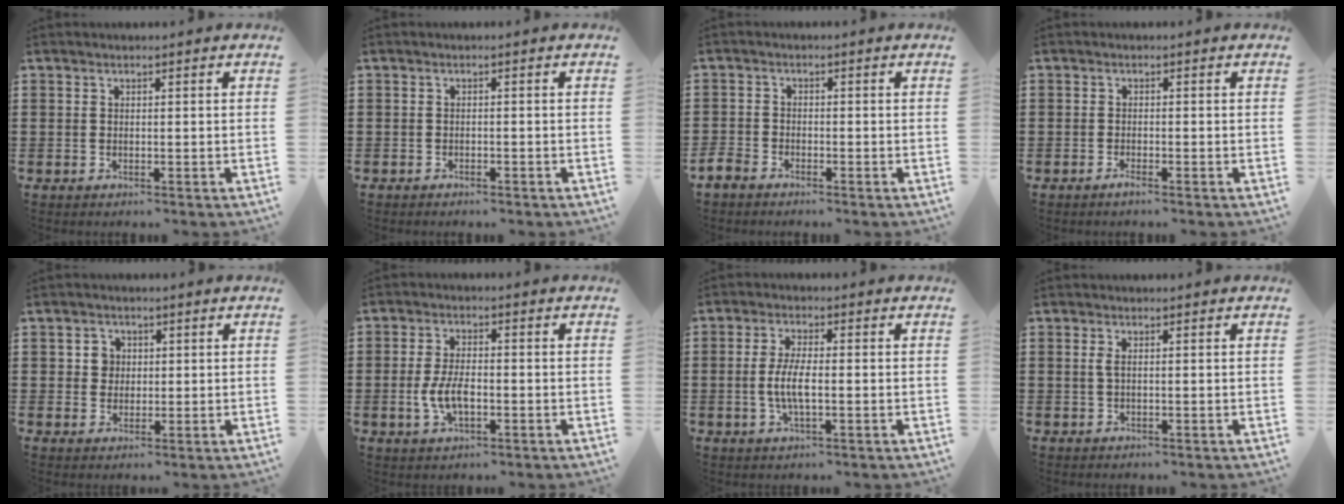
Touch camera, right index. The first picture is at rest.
{"total": 1.0, "force": [-0.9, 0.1, 0.2], "torque": [-0.007, -0.001, -0.020]}
{"total": 2.1, "force": [-2.0, 0.7, 0.3], "torque": [-0.020, -0.003, -0.045]}
{"total": 1.2, "force": [-1.0, -0.2, 0.7], "torque": [-0.013, -0.009, -0.016]}
{"total": 2.5, "force": [0.6, 2.2, 0.9], "torque": [-0.028, 0.010, 0.008]}
{"total": 5.5, "force": [-1.2, 2.6, 4.7], "torque": [-0.102, 0.000, -0.025]}
{"total": 4.9, "force": [-0.9, 1.3, 4.6], "torque": [-0.101, -0.004, -0.023]}
{"total": 1.0, "force": [0.0, 0.0, 1.0], "torque": [-0.020, 0.001, 0.000]}